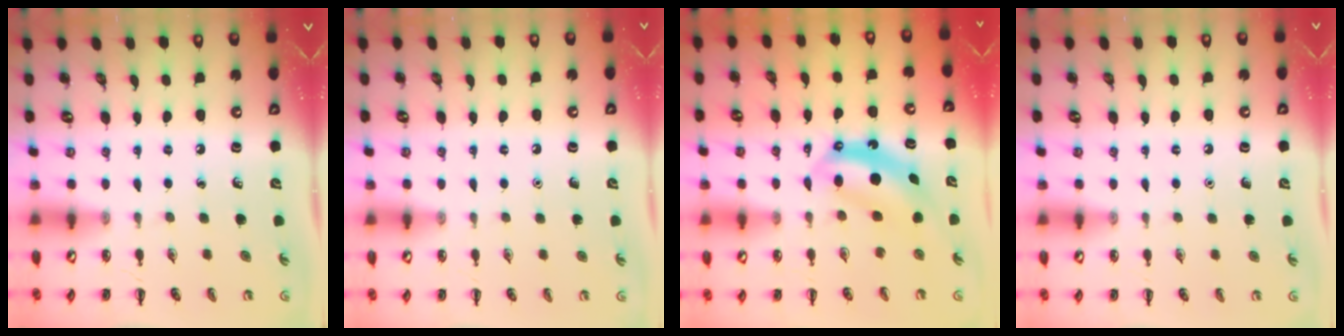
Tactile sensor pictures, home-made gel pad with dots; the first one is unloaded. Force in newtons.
{"total": 1.5, "press": 1.5, "slide": 0.1}
{"total": 6.2, "press": 6.2, "slide": 0.7}
{"total": 1.6, "press": 1.6, "slide": 0.1}